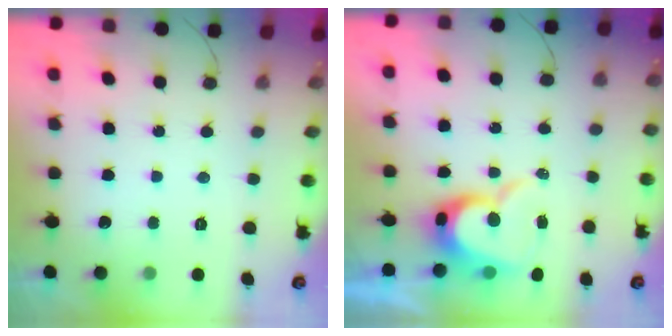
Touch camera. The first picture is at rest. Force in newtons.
{"total": 10.9, "press": 10.9, "slide": 1.1}